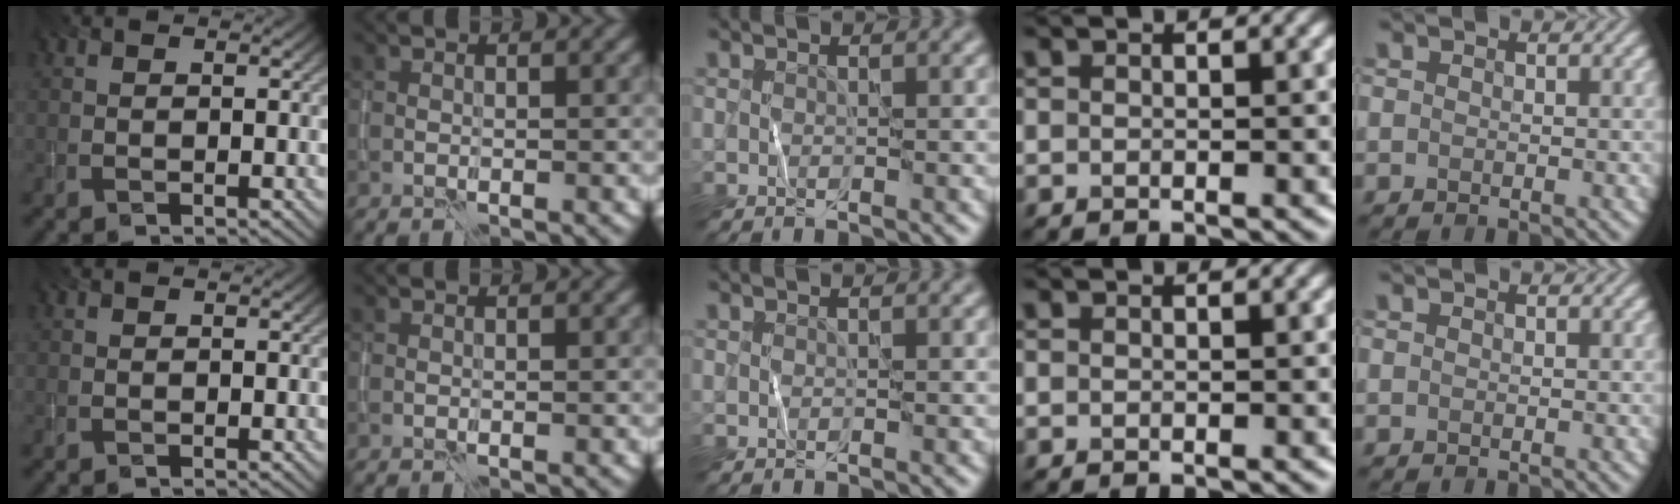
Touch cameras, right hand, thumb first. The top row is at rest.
{}